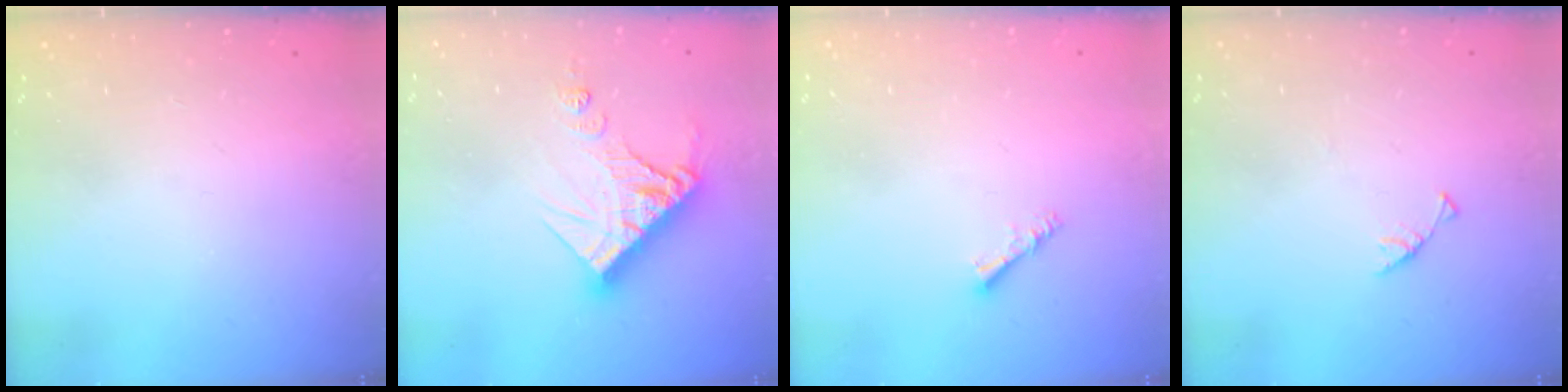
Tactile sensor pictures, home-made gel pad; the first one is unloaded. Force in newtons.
{"total": 13.7, "press": 13.6, "slide": 1.6}
{"total": 3.2, "press": 3.2, "slide": 0.6}
{"total": 3.0, "press": 3.0, "slide": 0.3}